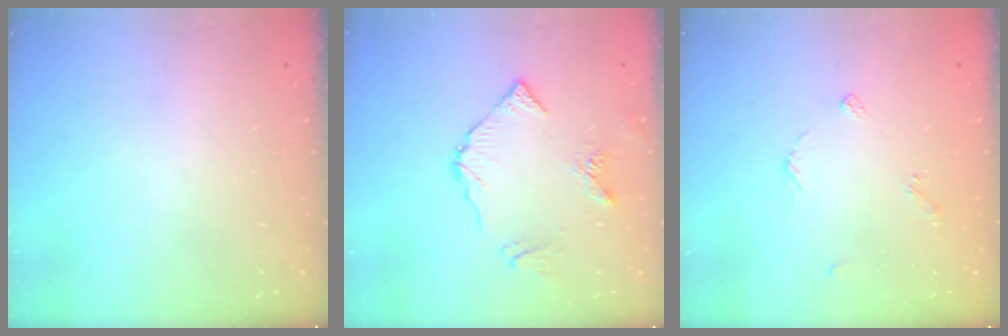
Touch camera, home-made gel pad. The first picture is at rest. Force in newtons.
{"total": 8.5, "press": 8.5, "slide": 0.2}
{"total": 3.5, "press": 3.5, "slide": 0.3}